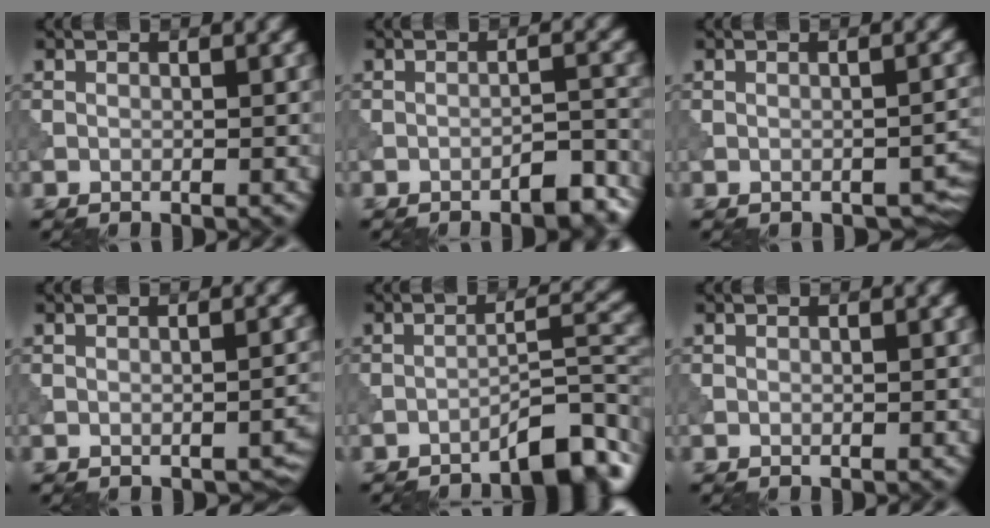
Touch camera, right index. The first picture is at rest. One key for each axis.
{"total": 3.1, "fx": -2.4, "fy": 0.7, "fz": 1.8, "tx": -0.023, "ty": 0.010, "tz": -0.036}
{"total": 1.9, "fx": -1.2, "fy": 0.9, "fz": 1.1, "tx": -0.011, "ty": -0.003, "tz": -0.012}
{"total": 1.5, "fx": -1.1, "fy": 0.6, "fz": 0.9, "tx": -0.008, "ty": -0.001, "tz": -0.012}
{"total": 5.3, "fx": -3.9, "fy": 0.9, "fz": 3.5, "tx": -0.047, "ty": 0.017, "tz": -0.058}
{"total": 0.0}